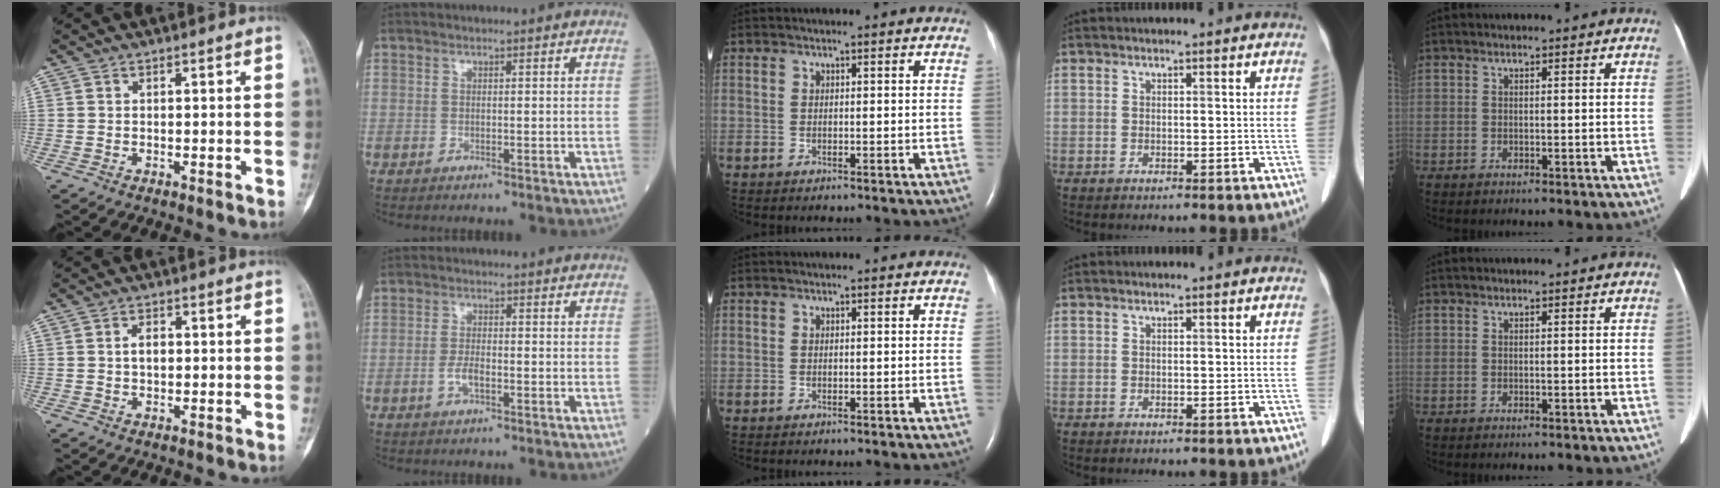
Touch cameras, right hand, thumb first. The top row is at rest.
{"thumb": {"total": 2.6, "force": [0.1, 1.6, 2.0], "torque": [-0.034, 0.005, 0.000]}, "index": {"total": 2.8, "force": [-1.1, 0.9, 2.4], "torque": [-0.051, 0.001, -0.021]}}